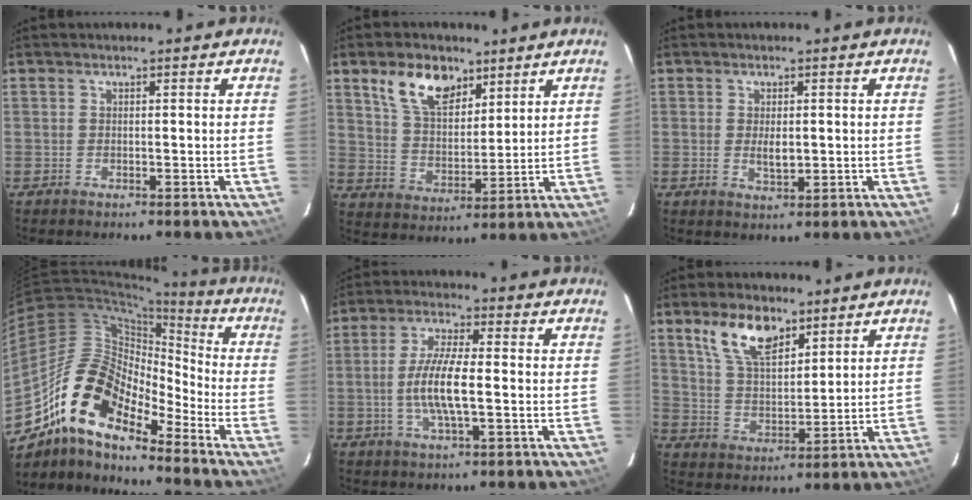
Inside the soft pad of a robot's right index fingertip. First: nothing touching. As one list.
[{"total": 11.0, "force": [6.6, 6.0, 6.4], "torque": [-0.118, 0.017, 0.129]}, {"total": 3.2, "force": [0.0, 1.6, 2.8], "torque": [-0.050, -0.008, 0.003]}, {"total": 15.4, "force": [-11.4, 5.6, 8.8], "torque": [-0.146, 0.004, -0.231]}, {"total": 8.7, "force": [-1.3, 1.9, 8.4], "torque": [-0.168, -0.004, -0.027]}, {"total": 10.6, "force": [6.6, 5.1, 6.6], "torque": [-0.123, 0.012, 0.132]}]